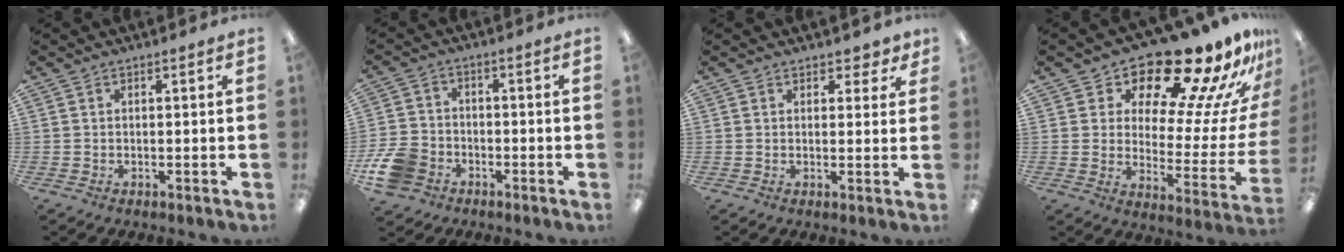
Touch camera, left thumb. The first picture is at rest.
{"total": 9.4, "force": [-4.7, 6.9, 4.2], "torque": [-0.096, 0.036, -0.086]}
{"total": 2.8, "force": [2.0, 1.8, 0.6], "torque": [0.009, -0.007, 0.033]}
{"total": 20.1, "force": [16.9, 4.8, 9.7], "torque": [-0.136, -0.141, 0.274]}